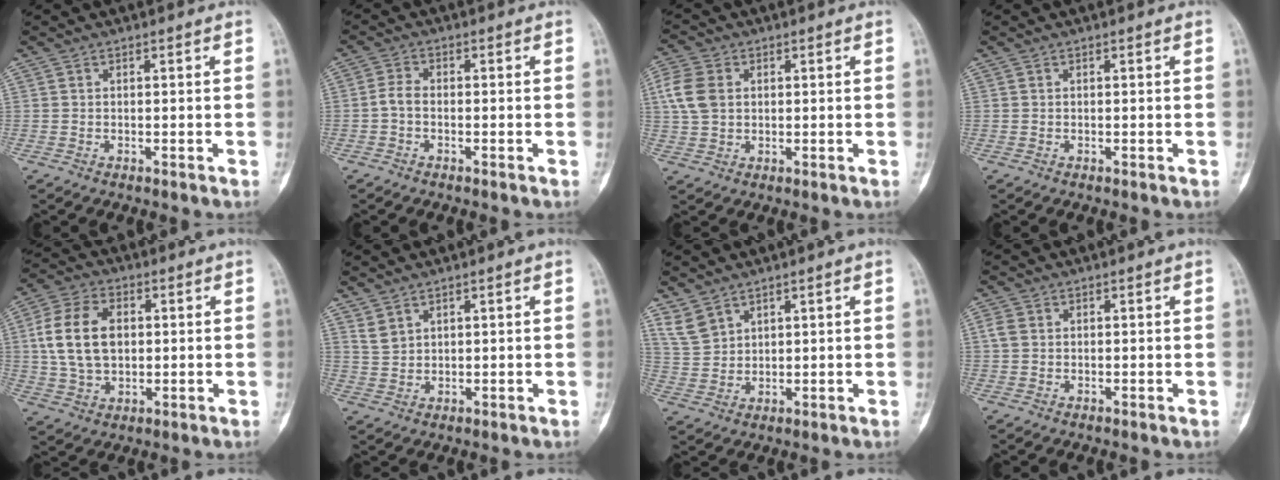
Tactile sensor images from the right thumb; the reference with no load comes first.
{"total": 2.6, "force": [-0.7, 1.5, 2.0], "torque": [-0.039, 0.008, -0.022]}
{"total": 7.2, "force": [1.4, 5.3, 4.6], "torque": [-0.102, 0.007, 0.024]}
{"total": 0.0}
{"total": 12.9, "force": [1.7, 8.7, 9.4], "torque": [-0.167, 0.006, 0.030]}
{"total": 2.6, "force": [2.0, 1.4, 0.9], "torque": [-0.013, -0.011, 0.047]}
{"total": 4.7, "force": [3.5, 2.8, 1.4], "torque": [-0.023, -0.017, 0.083]}
{"total": 1.9, "force": [0.3, 1.5, 1.1], "torque": [-0.028, 0.005, 0.006]}